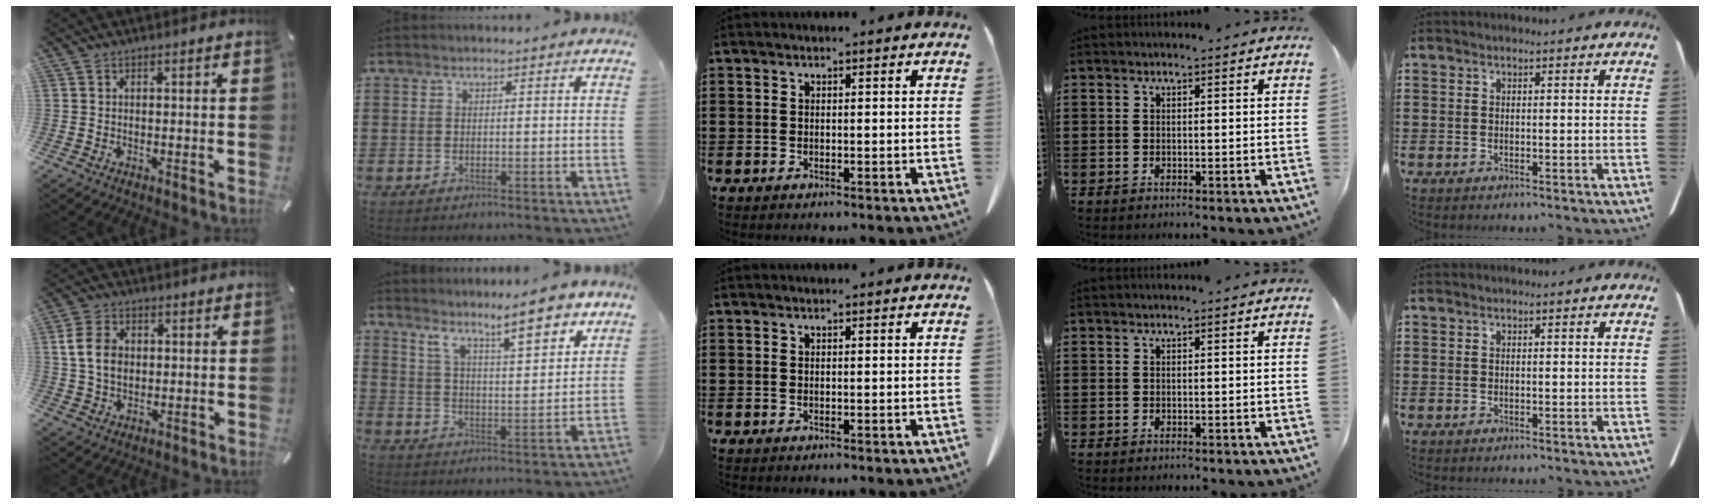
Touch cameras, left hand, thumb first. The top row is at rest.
{"thumb": {"total": 8.0, "force": [1.1, 6.4, 4.8], "torque": [-0.102, 0.007, 0.017]}, "index": {"total": 8.6, "force": [7.4, 0.9, 4.4], "torque": [-0.075, -0.044, 0.122]}}